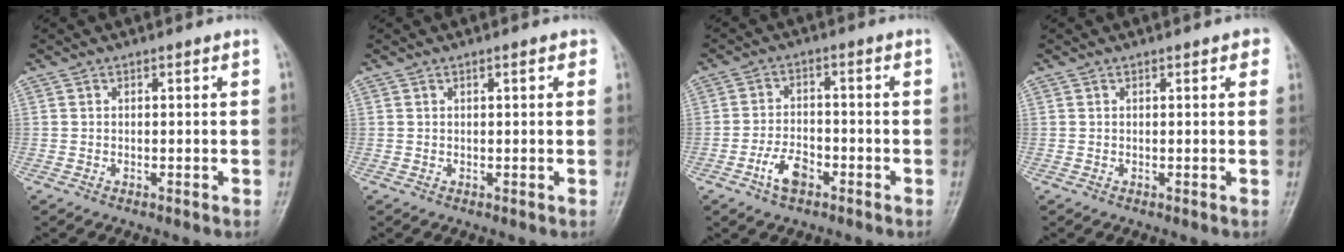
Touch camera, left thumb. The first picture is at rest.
{"total": 1.4, "force": [0.6, 0.4, 1.2], "torque": [-0.016, 0.001, 0.006]}
{"total": 5.4, "force": [-3.1, 3.0, 3.4], "torque": [-0.058, 0.021, -0.058]}
{"total": 2.1, "force": [1.1, 0.8, 1.7], "torque": [-0.014, 0.001, 0.009]}